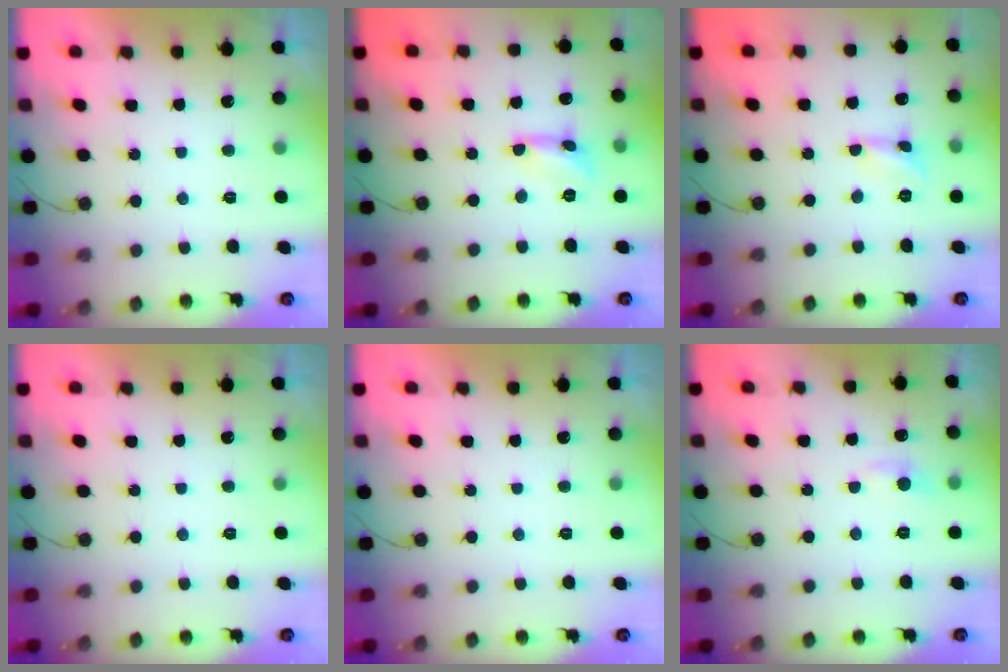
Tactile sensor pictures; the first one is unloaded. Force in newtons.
{"total": 3.6, "press": 3.6, "slide": 0.4}
{"total": 1.6, "press": 1.6, "slide": 0.1}
{"total": 0.0}
{"total": 0.0}
{"total": 5.4, "press": 5.4, "slide": 0.8}